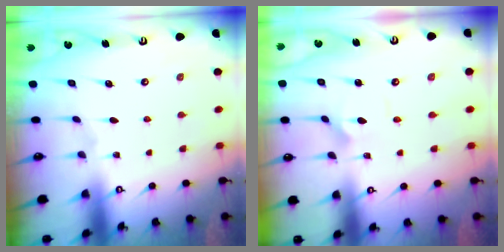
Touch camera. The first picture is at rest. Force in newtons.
{"total": 2.1, "press": 2.1, "slide": 0.0}